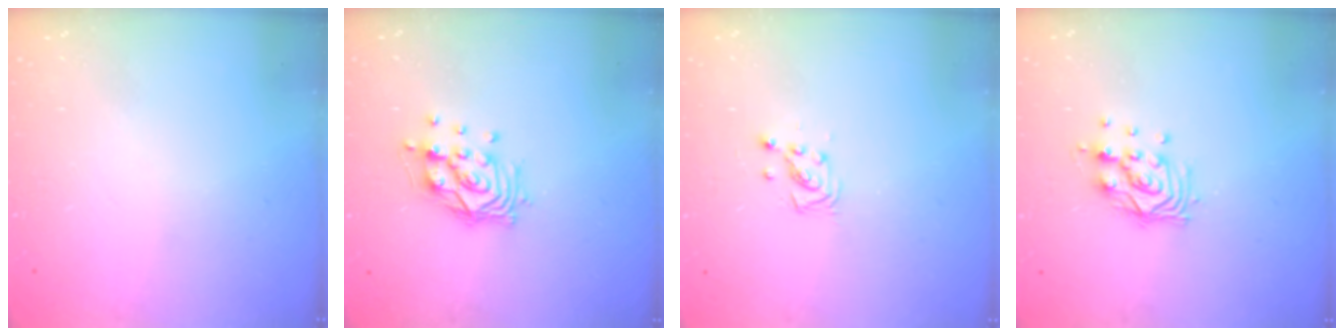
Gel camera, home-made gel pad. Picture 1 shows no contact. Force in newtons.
{"total": 10.1, "press": 10.0, "slide": 1.1}
{"total": 2.9, "press": 2.9, "slide": 0.3}
{"total": 10.7, "press": 10.7, "slide": 0.7}